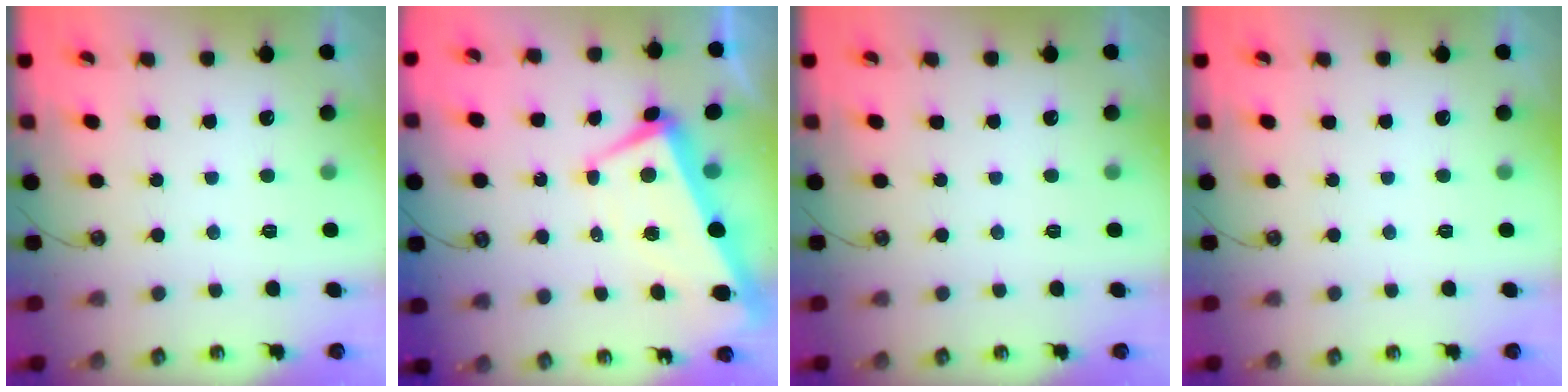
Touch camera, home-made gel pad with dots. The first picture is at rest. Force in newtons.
{"total": 2.0, "press": 1.6, "slide": 1.2}
{"total": 0.0}
{"total": 0.0}